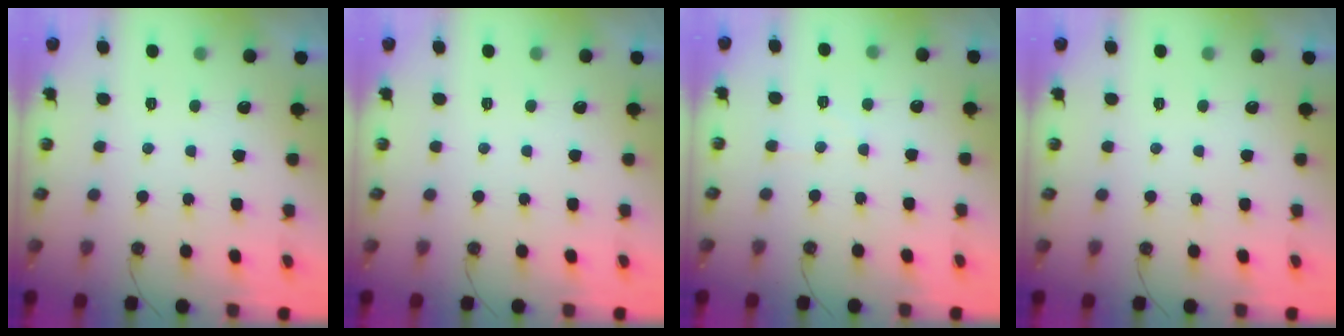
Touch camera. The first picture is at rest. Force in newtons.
{"total": 0.0}
{"total": 5.0, "press": 5.0, "slide": 0.7}
{"total": 0.0}